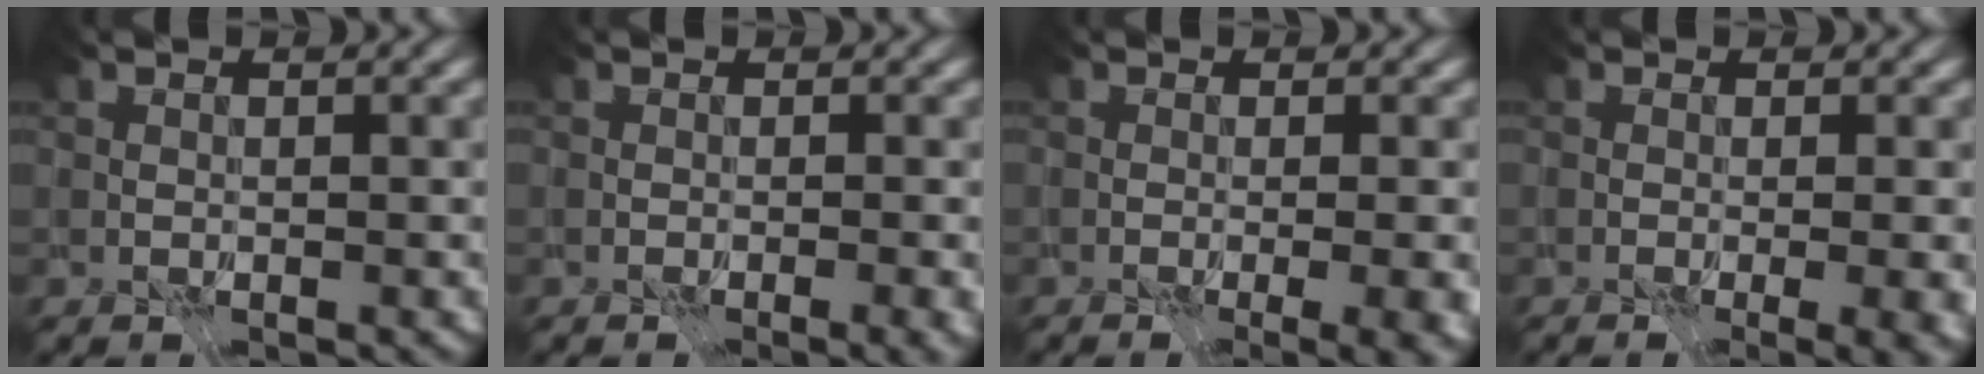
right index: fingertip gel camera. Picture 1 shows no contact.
{"total": 2.9, "force": [-1.2, 1.3, 2.3], "torque": [-0.007, -0.012, -0.009]}
{"total": 6.3, "force": [-1.6, 2.8, 5.4], "torque": [-0.047, -0.019, 0.006]}
{"total": 5.4, "force": [-1.2, 2.4, 4.7], "torque": [-0.040, -0.018, 0.007]}